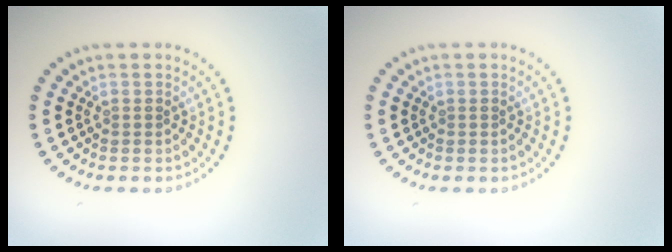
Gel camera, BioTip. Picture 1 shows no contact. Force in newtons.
{"total": 0.0}